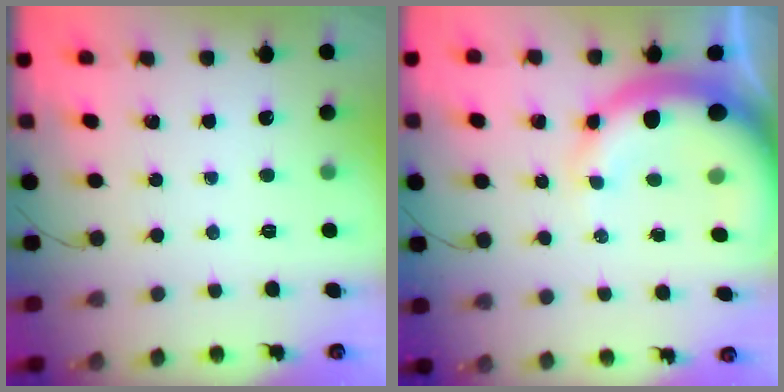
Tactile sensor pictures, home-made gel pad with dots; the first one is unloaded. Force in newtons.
{"total": 14.1, "press": 13.8, "slide": 3.1}